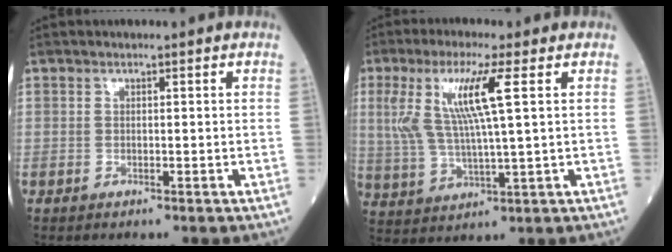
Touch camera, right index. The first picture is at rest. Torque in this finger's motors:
{"motor_torque": [0.60, 0.34, 0.26, 0.21]}